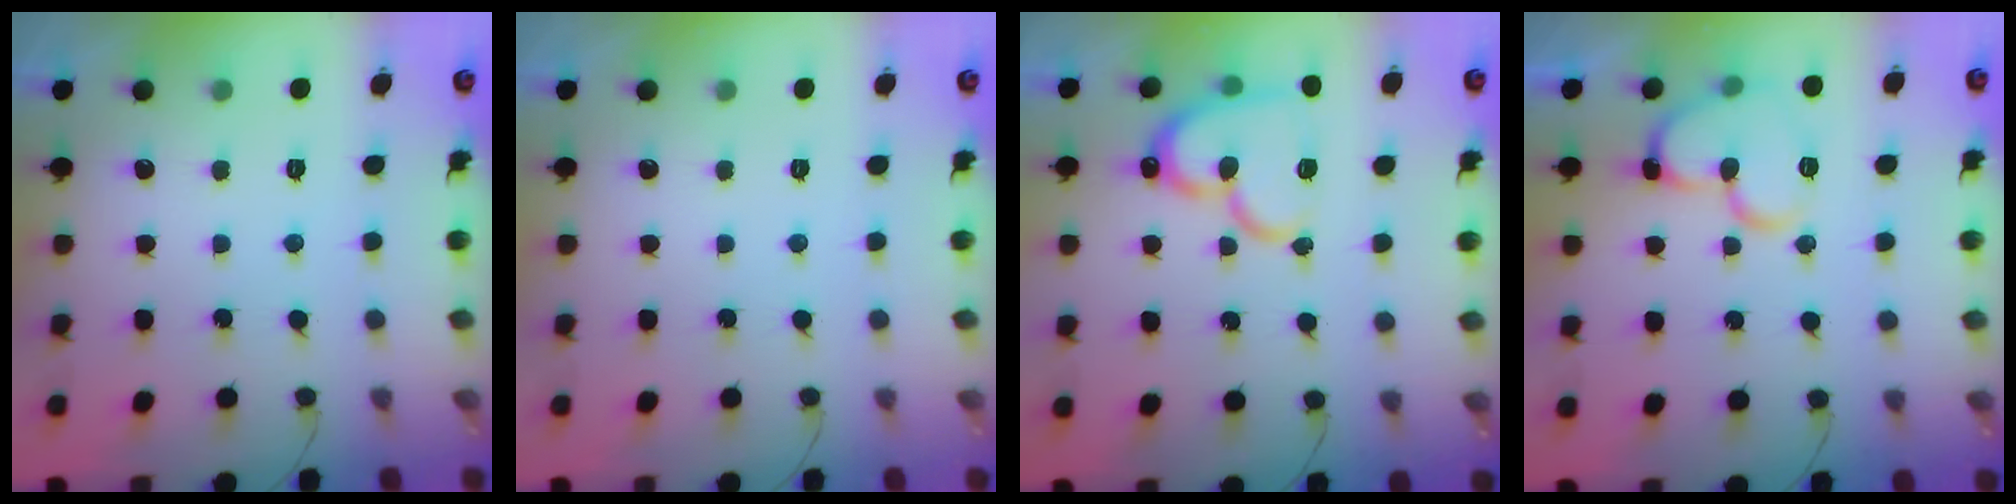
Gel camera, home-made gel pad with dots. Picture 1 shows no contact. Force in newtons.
{"total": 0.0}
{"total": 17.9, "press": 17.8, "slide": 1.4}
{"total": 13.1, "press": 13.1, "slide": 1.3}